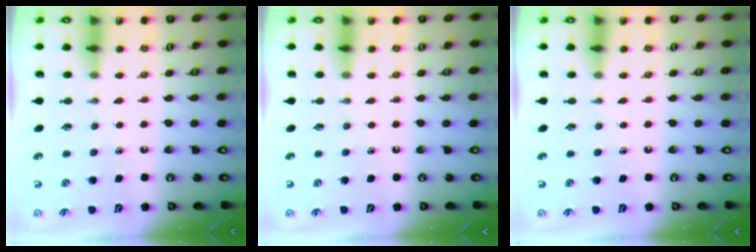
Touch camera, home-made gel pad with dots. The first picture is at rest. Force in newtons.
{"total": 0.0}
{"total": 0.0}